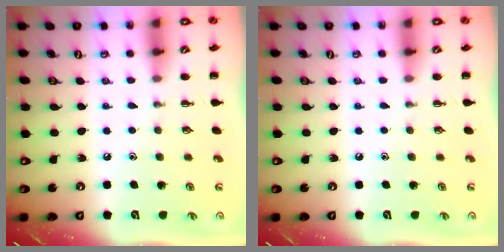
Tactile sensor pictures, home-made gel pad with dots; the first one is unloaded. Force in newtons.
{"total": 0.0}